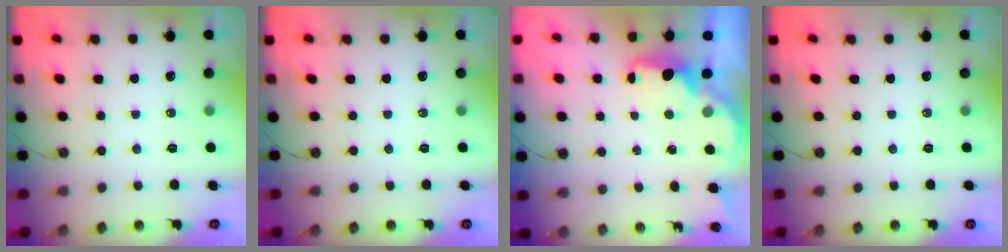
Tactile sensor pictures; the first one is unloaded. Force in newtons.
{"total": 0.0}
{"total": 2.6, "press": 2.5, "slide": 0.8}
{"total": 0.0}